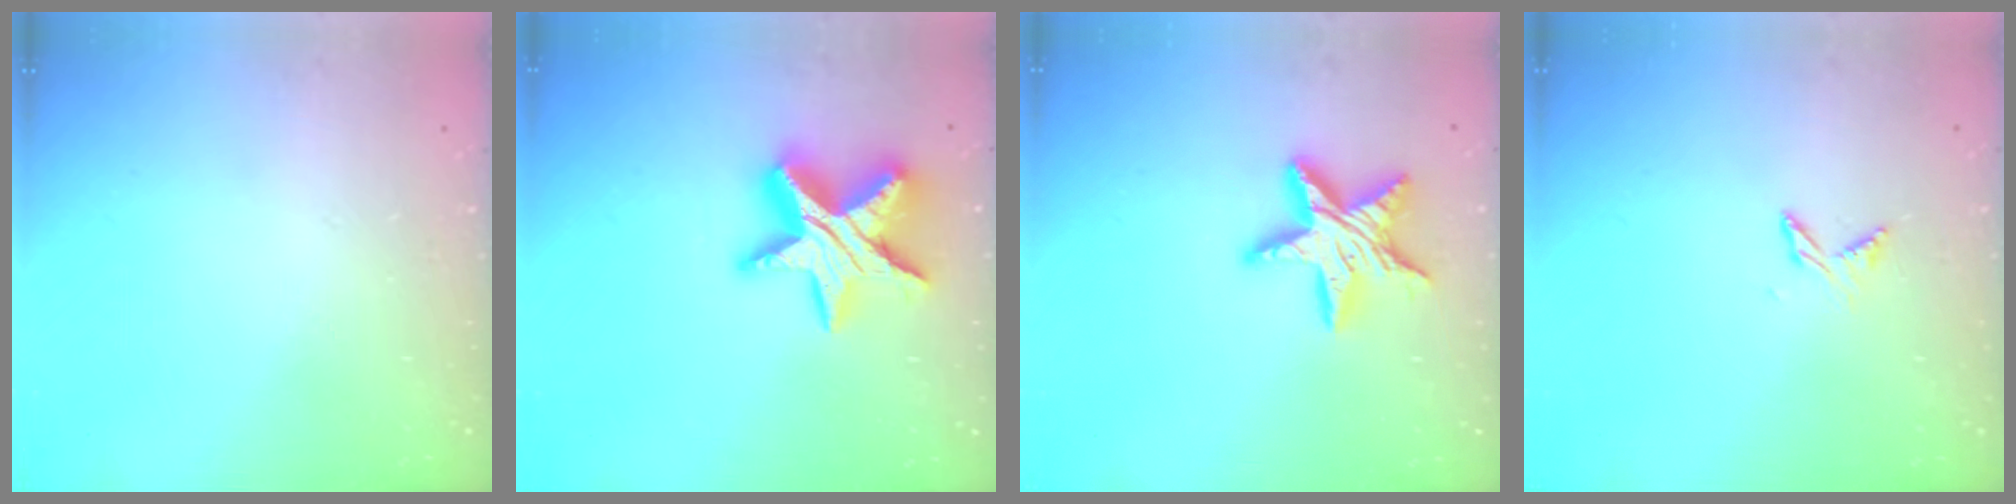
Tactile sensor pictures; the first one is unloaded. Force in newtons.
{"total": 18.1, "press": 18.0, "slide": 1.1}
{"total": 15.2, "press": 15.2, "slide": 1.1}
{"total": 4.7, "press": 4.6, "slide": 0.6}